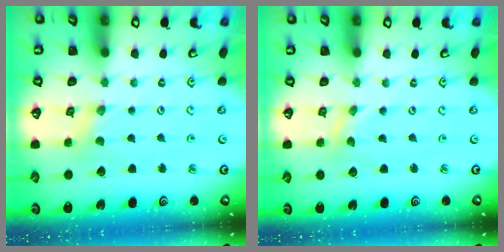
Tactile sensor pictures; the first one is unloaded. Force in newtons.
{"total": 0.0}